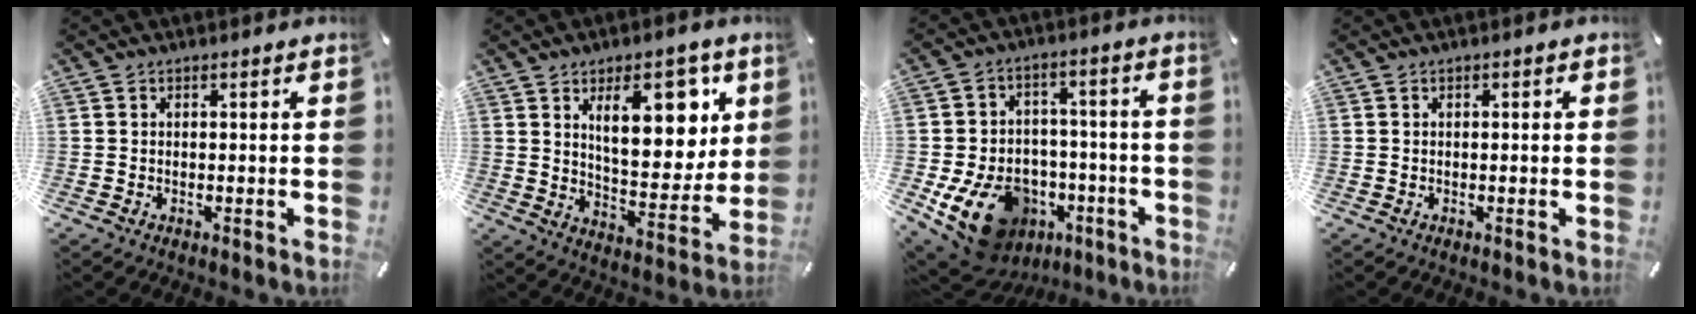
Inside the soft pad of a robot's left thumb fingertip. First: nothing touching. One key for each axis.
{"total": 17.3, "fx": 7.6, "fy": 8.4, "fz": 13.0, "tx": -0.168, "ty": -0.030, "tz": 0.121}
{"total": 15.9, "fx": -6.5, "fy": 11.8, "fz": 8.3, "tx": -0.151, "ty": 0.035, "tz": -0.095}
{"total": 0.5, "fx": -0.1, "fy": 0.2, "fz": 0.5, "tx": -0.009, "ty": 0.000, "tz": -0.002}